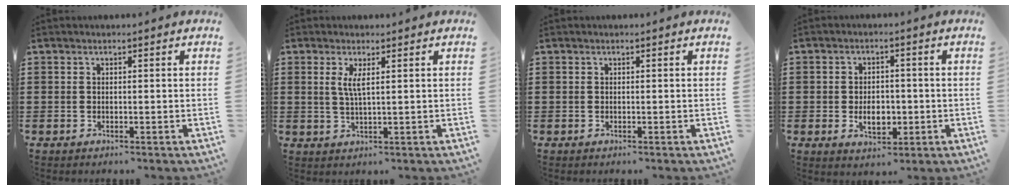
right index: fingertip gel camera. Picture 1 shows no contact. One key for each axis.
{"total": 2.9, "fx": 1.0, "fy": 0.3, "fz": 2.7, "tx": -0.057, "ty": -0.001, "tz": 0.015}
{"total": 0.0}
{"total": 4.4, "fx": -0.9, "fy": 2.8, "fz": 3.3, "tx": -0.046, "ty": 0.001, "tz": -0.020}